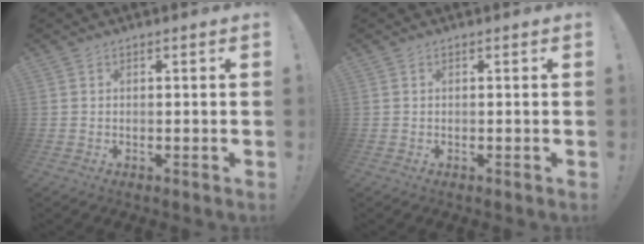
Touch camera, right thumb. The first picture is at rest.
{"total": 0.0}